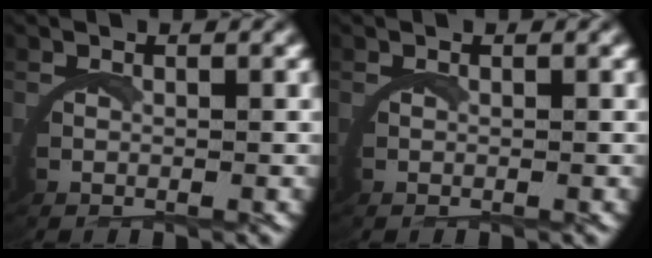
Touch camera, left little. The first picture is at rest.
{"total": 0.0}